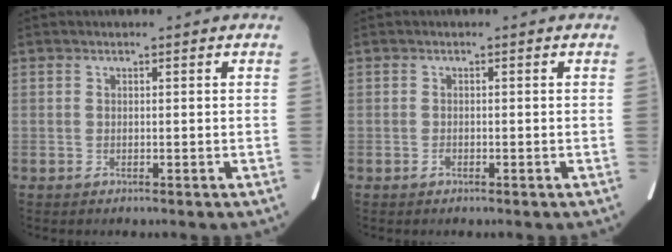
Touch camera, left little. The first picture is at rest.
{"total": 0.5, "force": [-0.3, 0.3, 0.3], "torque": [-0.008, 0.000, -0.004]}